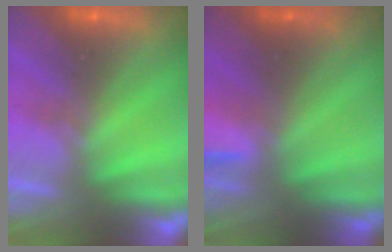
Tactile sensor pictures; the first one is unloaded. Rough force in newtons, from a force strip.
{"total": 1.6}